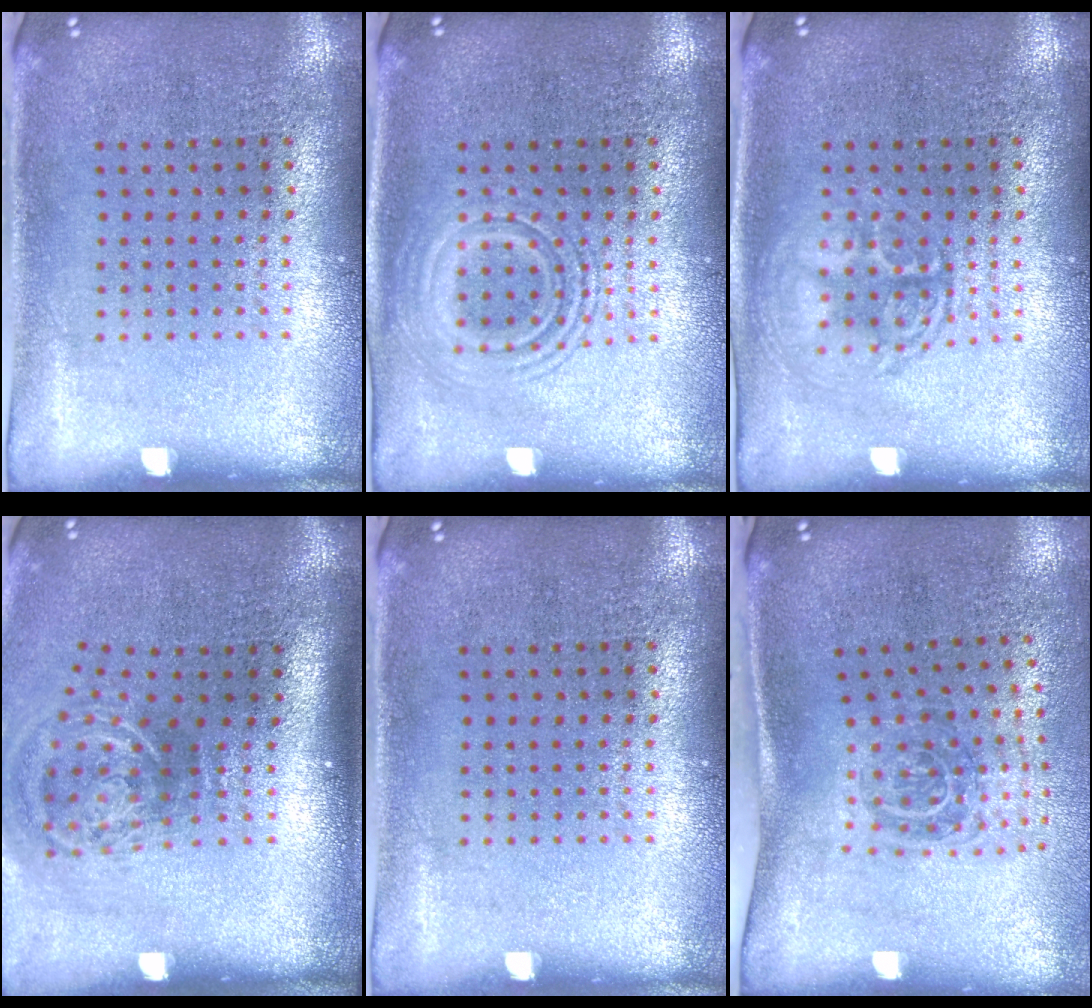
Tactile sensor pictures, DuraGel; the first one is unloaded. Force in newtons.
{"total": 2.8, "press": 2.7, "slide": 0.5}
{"total": 1.4, "press": 1.4, "slide": 0.1}
{"total": 2.1, "press": 1.3, "slide": 1.7}
{"total": 0.0}
{"total": 1.9, "press": 1.2, "slide": 1.5}